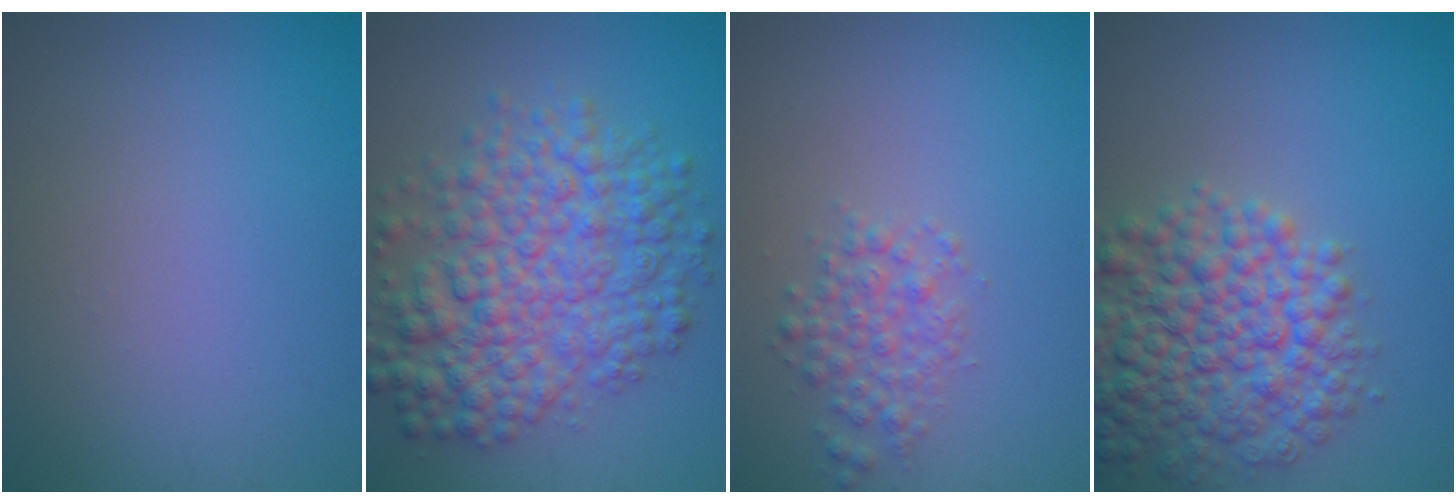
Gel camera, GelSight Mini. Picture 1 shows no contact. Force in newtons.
{"total": 8.7, "press": 8.7, "slide": 0.1}
{"total": 2.4, "press": 2.4, "slide": 0.1}
{"total": 8.4, "press": 8.4, "slide": 0.3}